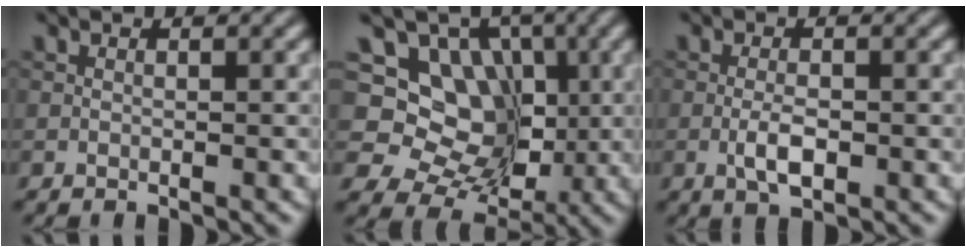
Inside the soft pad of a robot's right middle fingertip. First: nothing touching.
{"total": 9.1, "force": [1.6, 7.8, 4.4], "torque": [-0.061, 0.003, 0.006]}
{"total": 2.4, "force": [-0.7, 0.9, 2.1], "torque": [-0.041, -0.001, -0.014]}